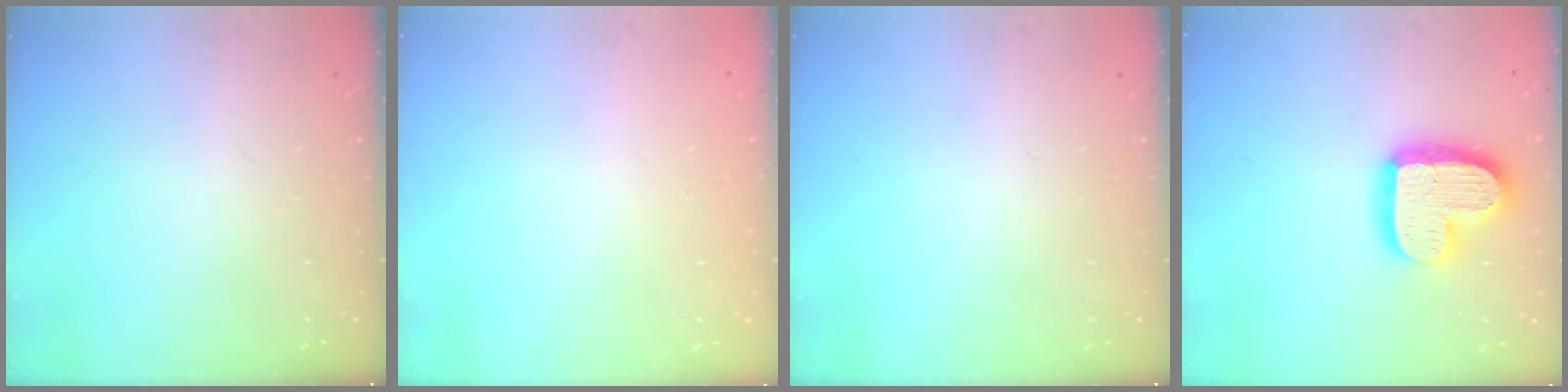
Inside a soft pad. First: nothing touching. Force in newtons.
{"total": 0.0}
{"total": 0.0}
{"total": 17.7, "press": 17.7, "slide": 1.5}